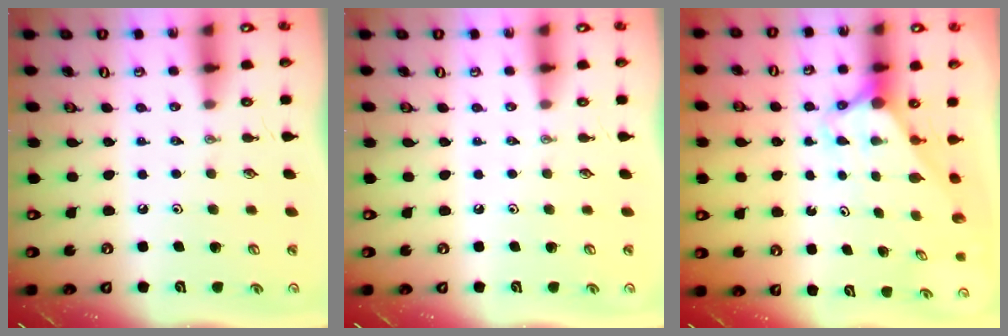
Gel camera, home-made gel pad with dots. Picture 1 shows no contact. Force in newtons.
{"total": 0.0}
{"total": 2.7, "press": 2.7, "slide": 0.0}